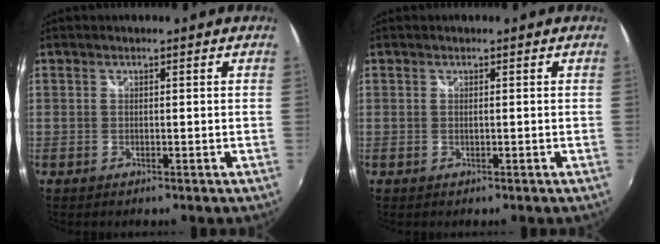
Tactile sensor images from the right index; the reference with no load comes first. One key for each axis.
{"total": 0.0}